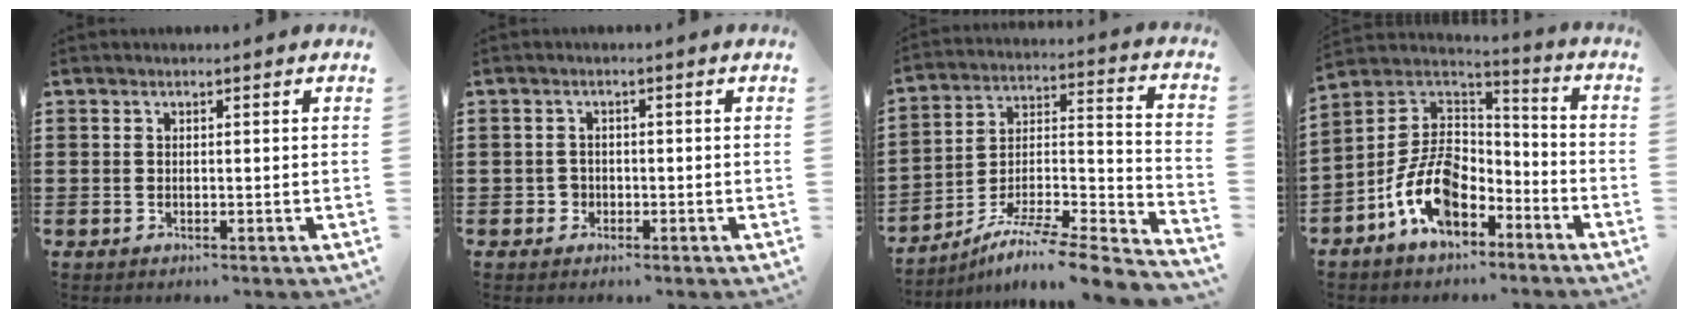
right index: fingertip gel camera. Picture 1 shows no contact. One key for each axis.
{"total": 1.6, "fx": -0.7, "fy": 1.4, "fz": 0.2, "tx": -0.009, "ty": 0.002, "tz": -0.017}
{"total": 7.4, "fx": -6.1, "fy": 0.9, "fz": 4.1, "tx": -0.069, "ty": -0.002, "tz": -0.123}
{"total": 11.6, "fx": -5.4, "fy": 7.1, "fz": 7.3, "tx": -0.177, "ty": 0.012, "tz": -0.109}